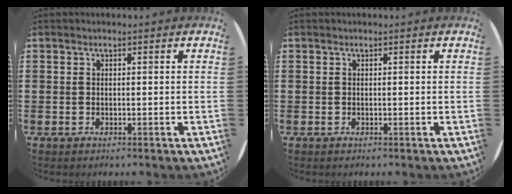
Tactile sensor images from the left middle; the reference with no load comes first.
{"total": 0.0}